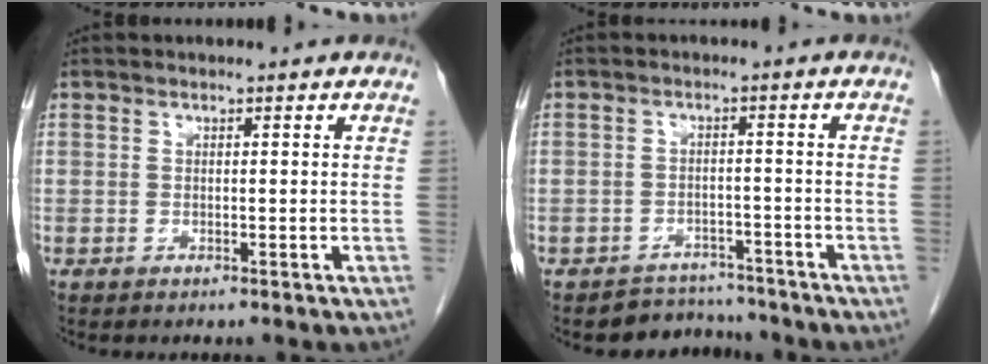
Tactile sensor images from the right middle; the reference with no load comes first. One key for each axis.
{"total": 4.4, "fx": -3.9, "fy": 1.7, "fz": -1.1, "tx": 0.018, "ty": 0.017, "tz": -0.059}